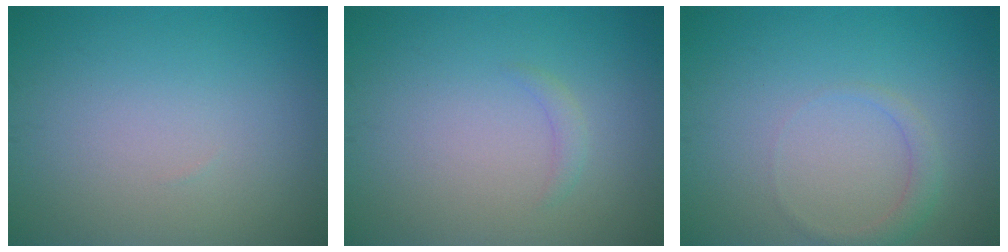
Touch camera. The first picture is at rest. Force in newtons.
{"total": 0.8, "press": 0.8, "slide": 0.1}
{"total": 1.5, "press": 1.5, "slide": 0.1}